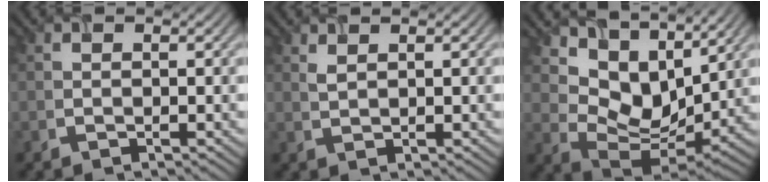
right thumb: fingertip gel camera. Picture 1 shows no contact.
{"total": 1.3, "force": [1.0, 0.3, 0.7], "torque": [-0.022, 0.001, 0.023]}
{"total": 10.3, "force": [5.9, 6.3, 5.5], "torque": [-0.123, -0.007, 0.110]}